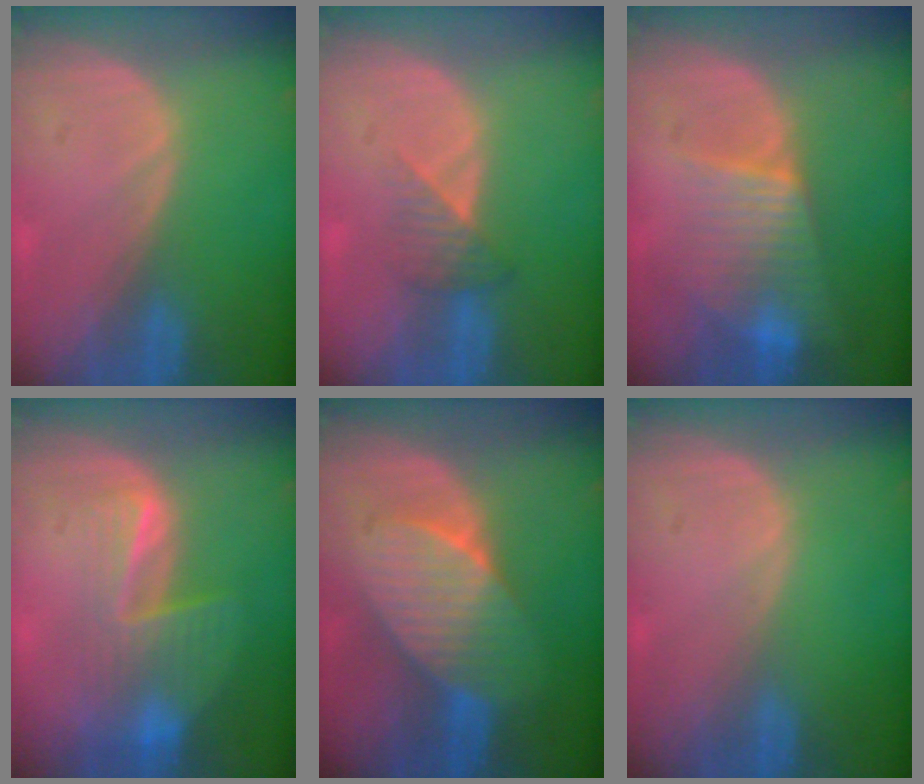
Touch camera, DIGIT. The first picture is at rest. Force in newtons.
{"total": 3.3, "press": 3.0, "slide": 1.5}
{"total": 6.9, "press": 6.7, "slide": 1.7}
{"total": 7.6, "press": 6.7, "slide": 3.4}
{"total": 7.3, "press": 7.3, "slide": 1.0}
{"total": 0.0}